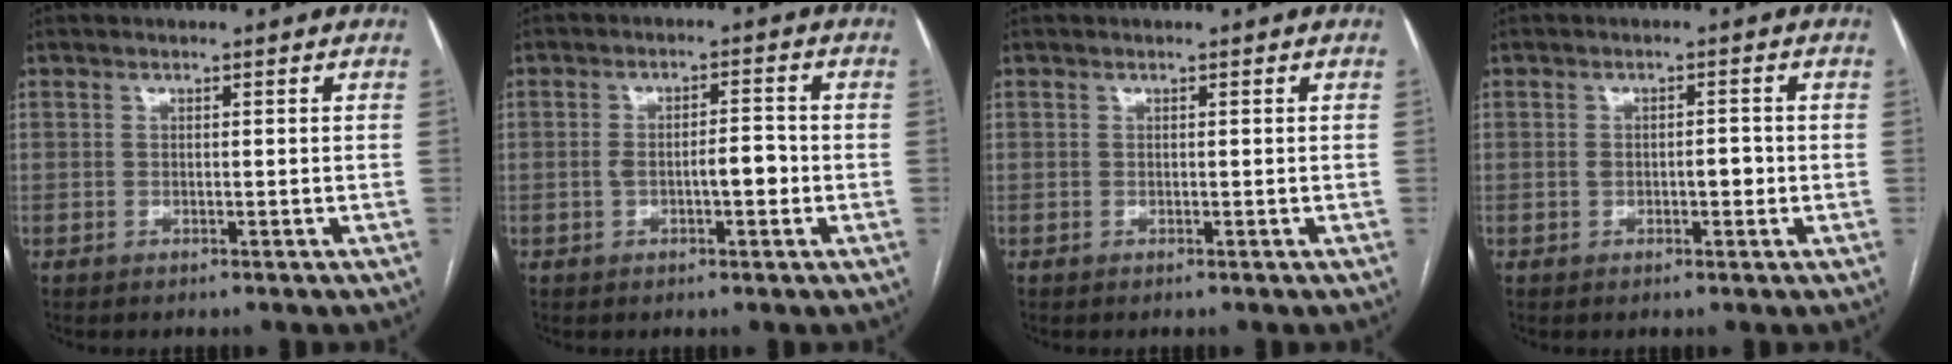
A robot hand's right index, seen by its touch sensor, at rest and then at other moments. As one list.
[{"total": 4.6, "force": [-1.0, 1.5, 4.3], "torque": [-0.080, 0.014, -0.013]}, {"total": 0.0}, {"total": 2.7, "force": [-0.5, 1.3, 2.3], "torque": [-0.040, 0.010, -0.003]}]